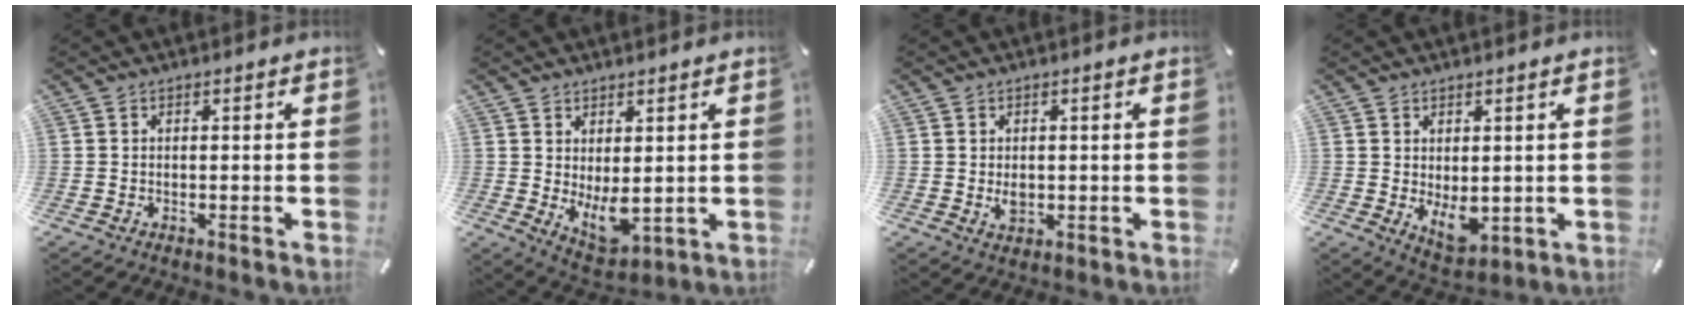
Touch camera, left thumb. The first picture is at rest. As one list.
[{"total": 6.7, "force": [1.0, 3.9, 5.3], "torque": [-0.079, -0.022, 0.021]}, {"total": 2.6, "force": [0.0, 1.9, 1.8], "torque": [-0.035, -0.002, -0.003]}, {"total": 5.9, "force": [0.3, 3.9, 4.4], "torque": [-0.063, -0.005, 0.008]}]